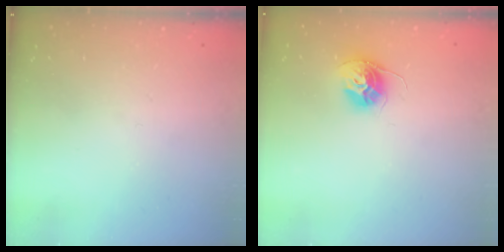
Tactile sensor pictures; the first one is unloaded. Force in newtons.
{"total": 11.3, "press": 11.2, "slide": 0.8}